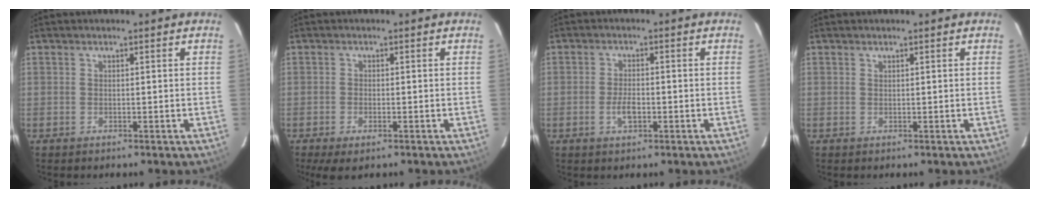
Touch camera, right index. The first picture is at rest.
{"total": 3.5, "force": [-2.1, 1.5, 2.4], "torque": [-0.054, -0.012, -0.036]}
{"total": 3.3, "force": [-1.1, 1.6, 2.6], "torque": [-0.052, 0.001, -0.019]}
{"total": 0.0}